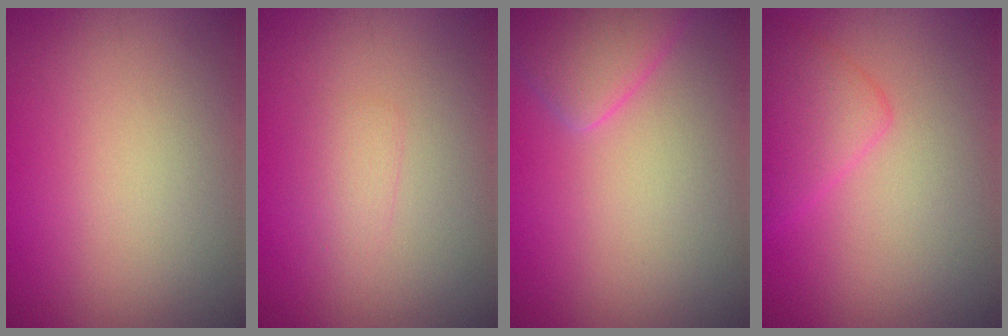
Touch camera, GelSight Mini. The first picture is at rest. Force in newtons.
{"total": 1.4, "press": 1.4, "slide": 0.1}
{"total": 3.5, "press": 3.5, "slide": 0.2}
{"total": 2.3, "press": 2.3, "slide": 0.0}